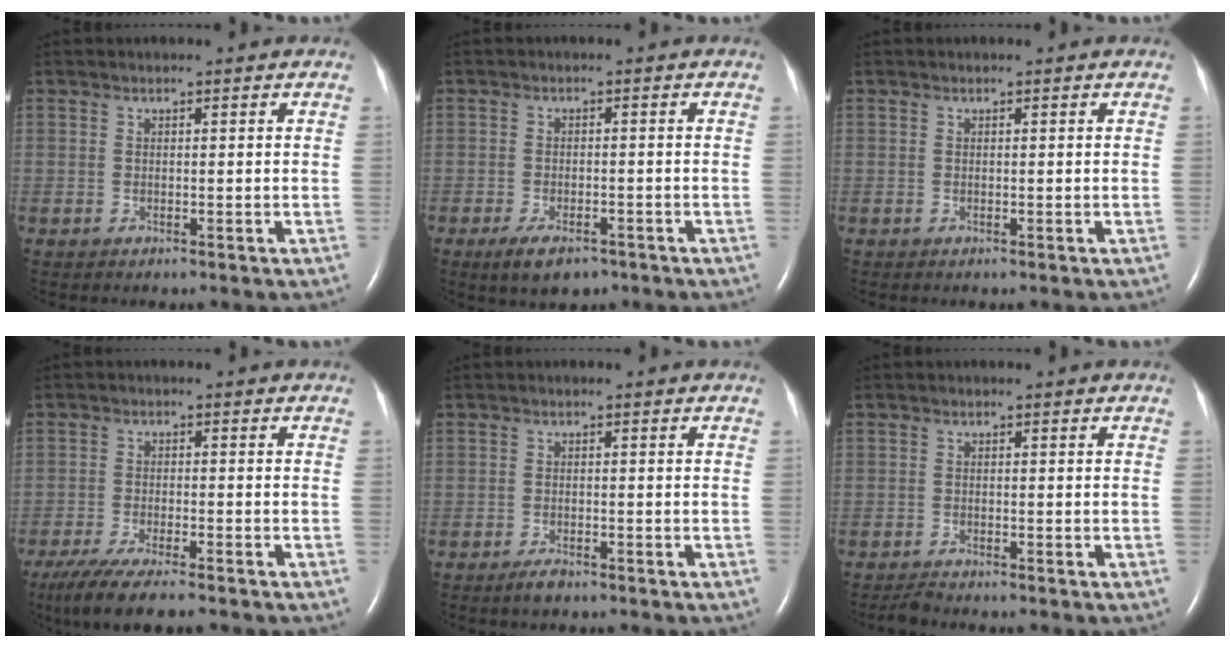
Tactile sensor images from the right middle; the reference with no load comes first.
{"total": 5.0, "force": [-3.3, 2.0, 3.1], "torque": [-0.059, -0.006, -0.050]}
{"total": 0.0}
{"total": 10.2, "force": [-8.1, 1.4, 6.0], "torque": [-0.102, -0.025, -0.130]}
{"total": 1.9, "force": [-1.5, 0.6, 1.0], "torque": [-0.028, -0.003, -0.024]}
{"total": 1.5, "force": [-1.4, 0.1, 0.4], "torque": [-0.018, -0.007, -0.025]}